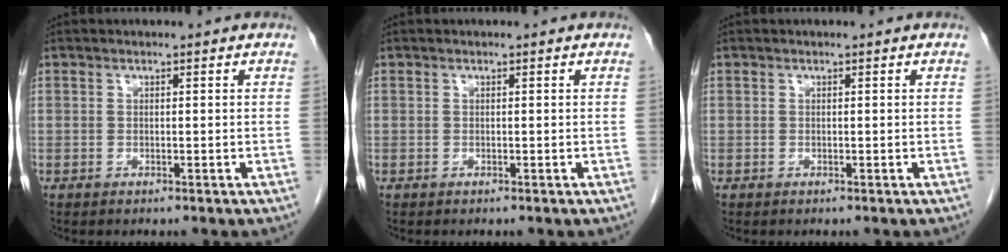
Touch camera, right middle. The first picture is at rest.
{"total": 0.0}
{"total": 0.0}